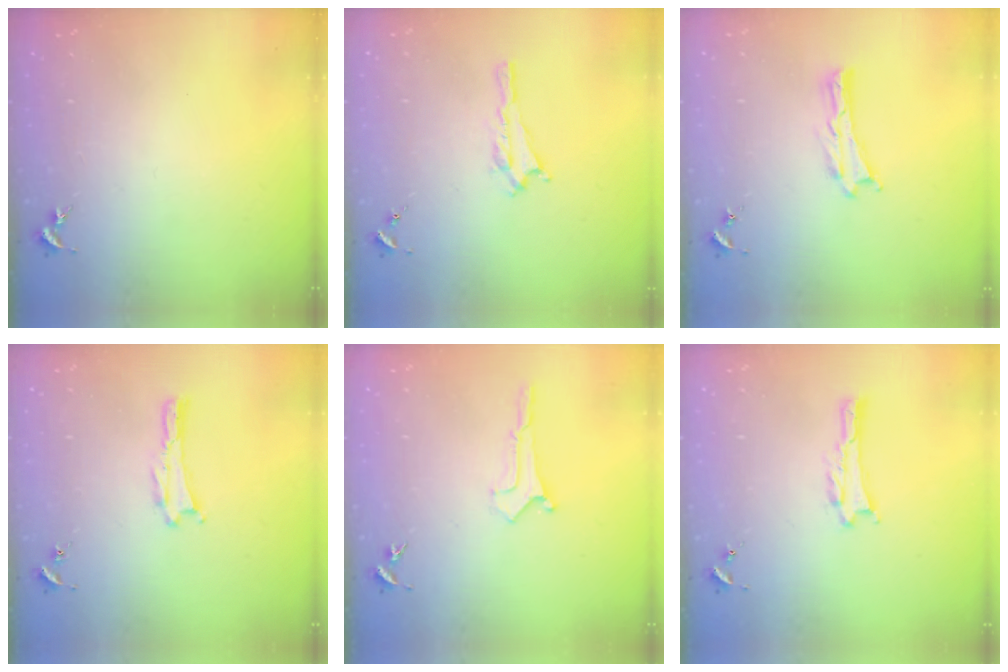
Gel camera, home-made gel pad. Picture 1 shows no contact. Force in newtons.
{"total": 1.4, "press": 1.4, "slide": 0.2}
{"total": 0.0}
{"total": 0.0}
{"total": 0.0}
{"total": 1.0, "press": 1.0, "slide": 0.1}